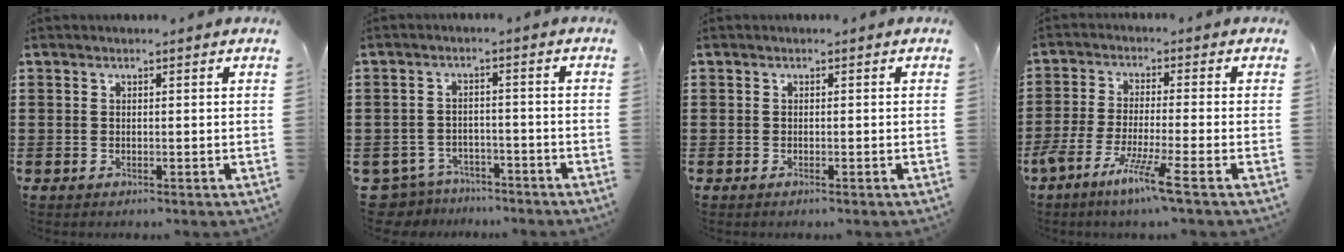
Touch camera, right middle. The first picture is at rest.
{"total": 4.0, "force": [-3.9, 1.0, 0.2], "torque": [-0.025, -0.001, -0.087]}
{"total": 0.0}
{"total": 7.1, "force": [-5.2, -0.6, 4.8], "torque": [-0.112, -0.022, -0.105]}